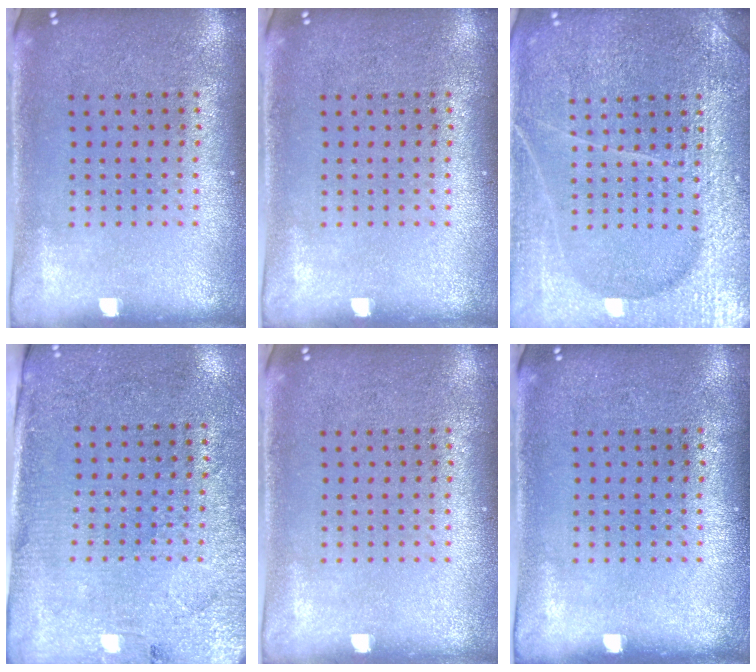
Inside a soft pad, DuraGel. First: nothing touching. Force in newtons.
{"total": 0.0}
{"total": 6.5, "press": 6.5, "slide": 0.7}
{"total": 2.8, "press": 2.6, "slide": 1.2}
{"total": 0.0}
{"total": 0.0}